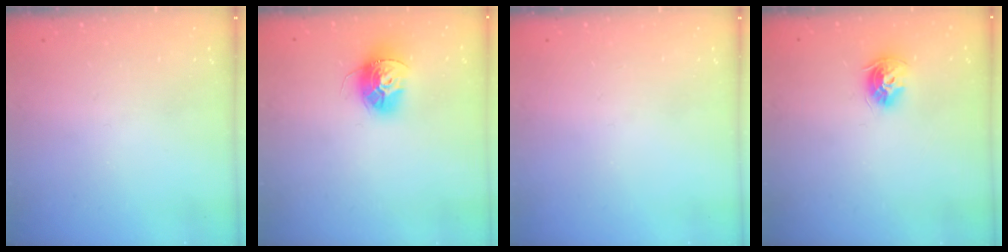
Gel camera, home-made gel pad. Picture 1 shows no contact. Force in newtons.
{"total": 12.7, "press": 12.7, "slide": 1.0}
{"total": 0.0}
{"total": 8.9, "press": 8.8, "slide": 1.2}